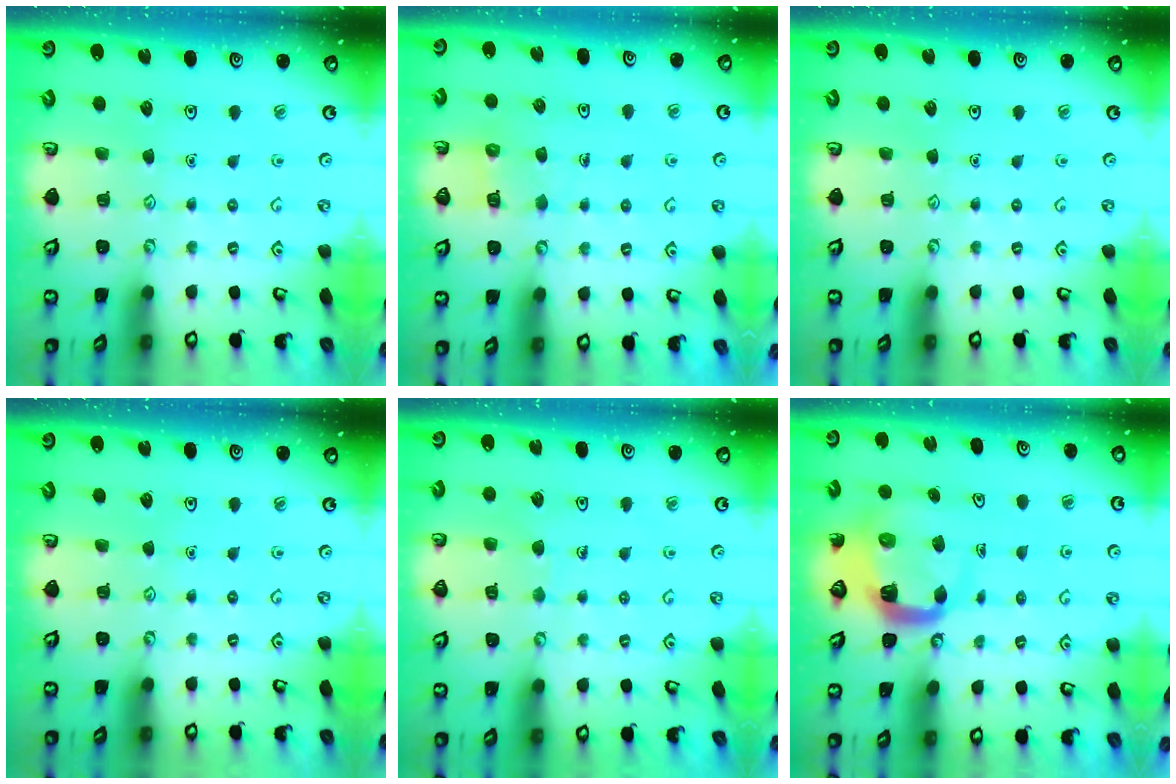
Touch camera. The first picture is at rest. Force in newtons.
{"total": 6.1, "press": 6.1, "slide": 0.6}
{"total": 0.0}
{"total": 0.0}
{"total": 4.2, "press": 4.2, "slide": 0.3}
{"total": 5.7, "press": 5.7, "slide": 0.8}